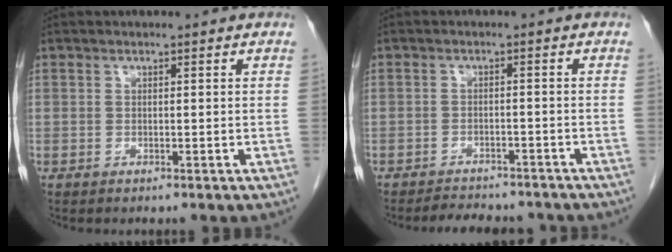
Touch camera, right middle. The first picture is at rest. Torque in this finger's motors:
{"motor_torque": [0.07, -0.05, 0.03, 0.02]}